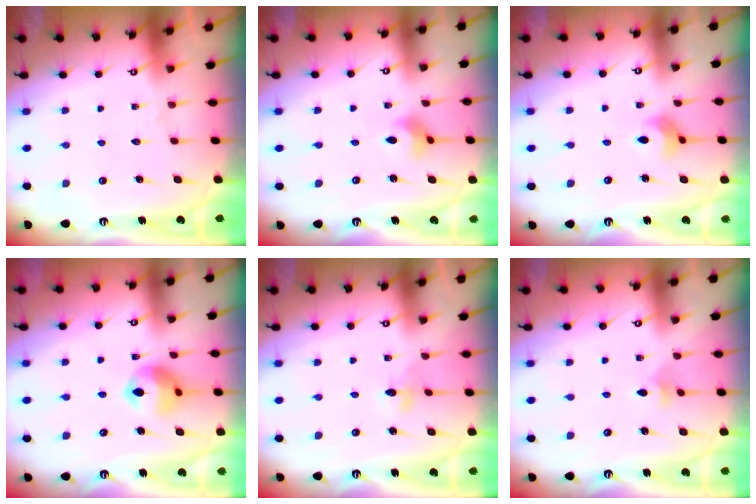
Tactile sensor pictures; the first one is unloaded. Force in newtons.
{"total": 3.1, "press": 3.1, "slide": 0.1}
{"total": 3.9, "press": 3.9, "slide": 0.6}
{"total": 11.9, "press": 11.8, "slide": 1.6}
{"total": 3.7, "press": 3.6, "slide": 0.5}
{"total": 4.1, "press": 4.0, "slide": 1.0}